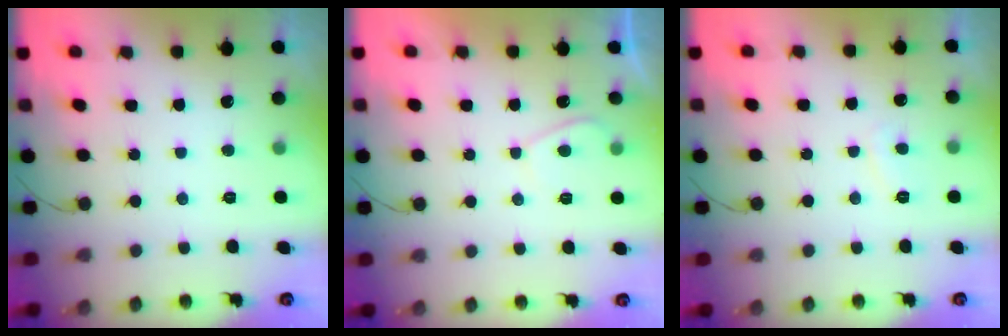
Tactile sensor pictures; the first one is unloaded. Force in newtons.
{"total": 1.8, "press": 1.7, "slide": 0.6}
{"total": 2.0, "press": 1.9, "slide": 0.5}